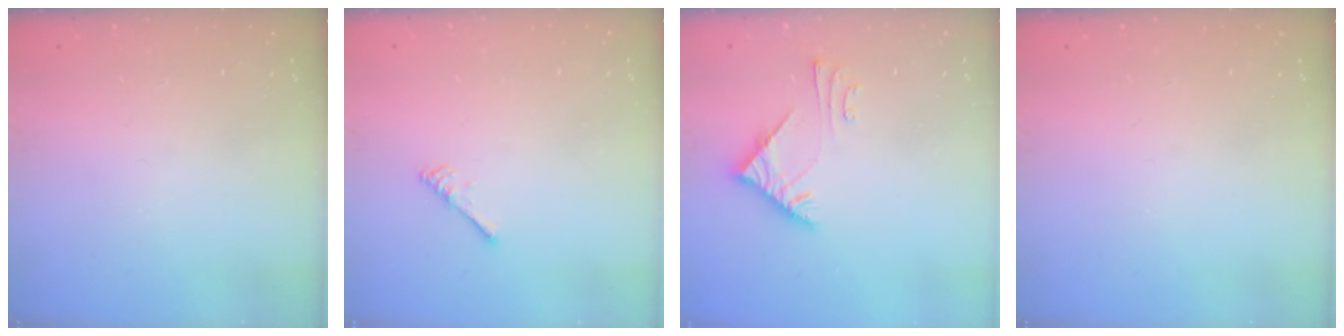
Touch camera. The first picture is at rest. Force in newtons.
{"total": 2.7, "press": 2.6, "slide": 0.5}
{"total": 6.0, "press": 6.0, "slide": 0.7}
{"total": 0.0}